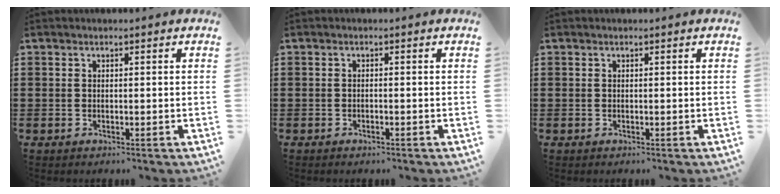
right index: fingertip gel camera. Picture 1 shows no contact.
{"total": 0.6, "force": [-0.5, 0.1, 0.3], "torque": [-0.008, -0.004, -0.009]}
{"total": 0.0}